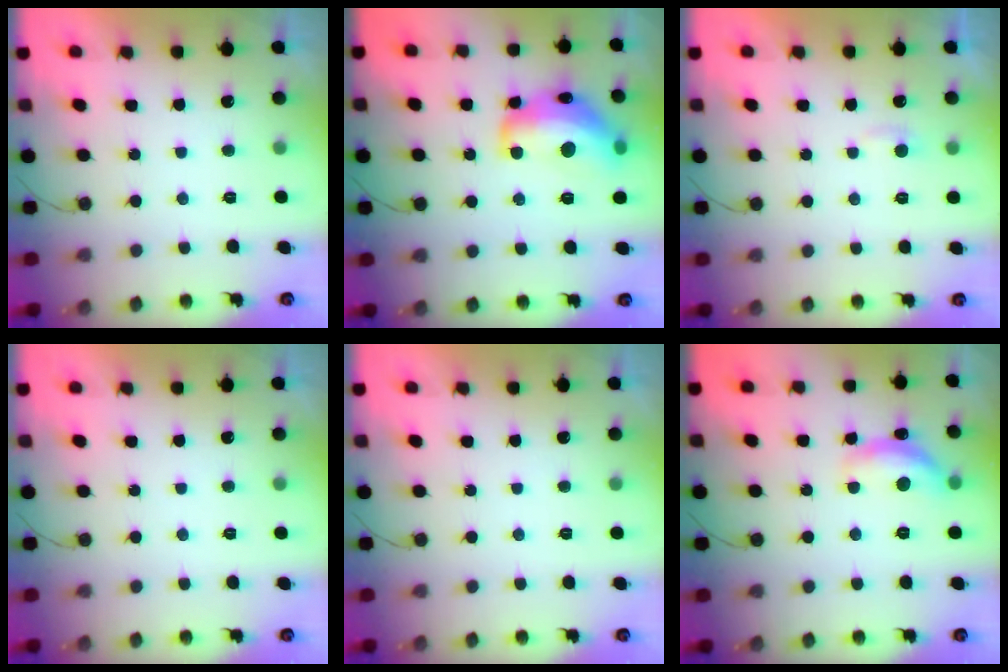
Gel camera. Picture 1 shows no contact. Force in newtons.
{"total": 17.6, "press": 17.6, "slide": 0.9}
{"total": 2.7, "press": 2.7, "slide": 0.2}
{"total": 0.0}
{"total": 0.0}
{"total": 13.2, "press": 13.1, "slide": 0.7}